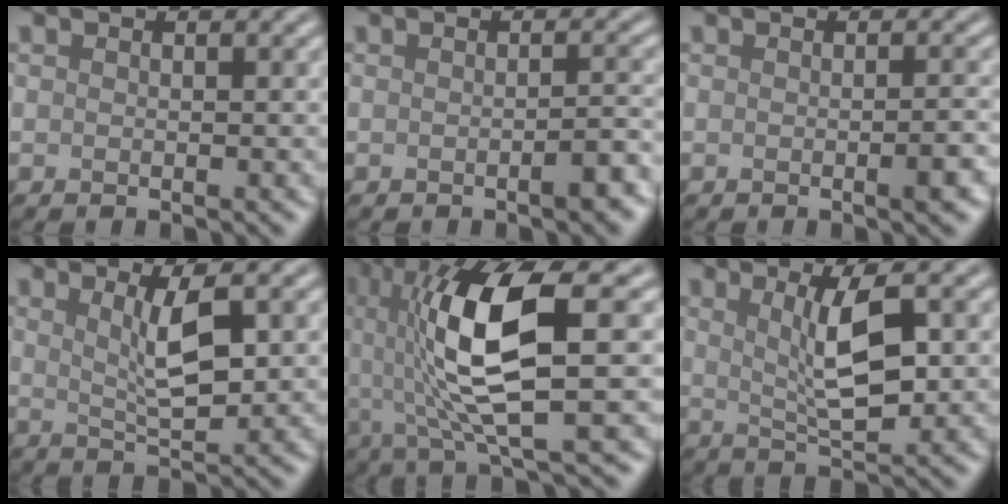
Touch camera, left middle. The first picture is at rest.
{"total": 2.0, "force": [-0.9, 0.4, 1.7], "torque": [-0.023, 0.003, -0.012]}
{"total": 1.7, "force": [-0.4, 0.3, 1.6], "torque": [-0.020, 0.001, -0.007]}
{"total": 3.9, "force": [1.3, 0.8, 3.6], "torque": [-0.066, -0.004, 0.026]}
{"total": 10.4, "force": [1.1, 2.5, 10.0], "torque": [-0.184, 0.004, 0.026]}
{"total": 4.9, "force": [1.3, 1.1, 4.6], "torque": [-0.084, -0.003, 0.027]}